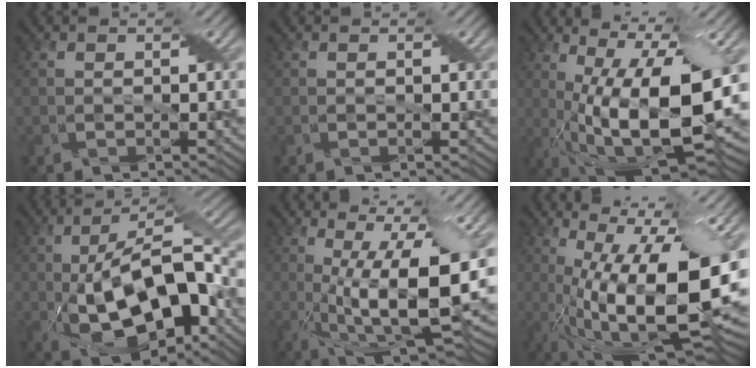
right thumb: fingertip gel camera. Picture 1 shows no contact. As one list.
[{"total": 0.0}, {"total": 18.1, "force": [-0.3, 6.6, 16.9], "torque": [-0.266, -0.009, 0.000]}, {"total": 15.9, "force": [-3.4, 7.5, 13.6], "torque": [-0.236, -0.003, -0.064]}, {"total": 16.1, "force": [0.5, 5.1, 15.2], "torque": [-0.242, -0.006, 0.023]}, {"total": 20.1, "force": [-0.9, 7.3, 18.7], "torque": [-0.264, -0.016, -0.018]}]